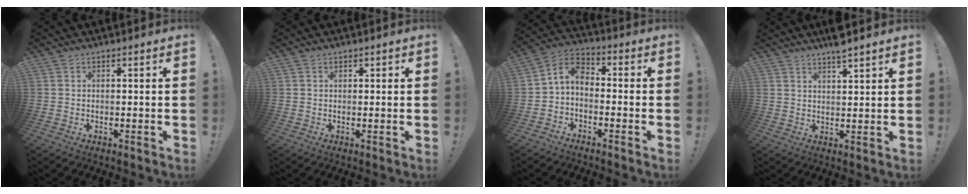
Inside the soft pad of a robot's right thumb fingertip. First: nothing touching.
{"total": 0.7, "force": [0.5, 0.5, 0.2], "torque": [0.003, -0.002, 0.008]}
{"total": 5.7, "force": [-1.9, 3.8, 3.8], "torque": [-0.080, 0.012, -0.033]}
{"total": 5.0, "force": [4.4, 0.3, 2.3], "torque": [-0.032, -0.028, 0.075]}